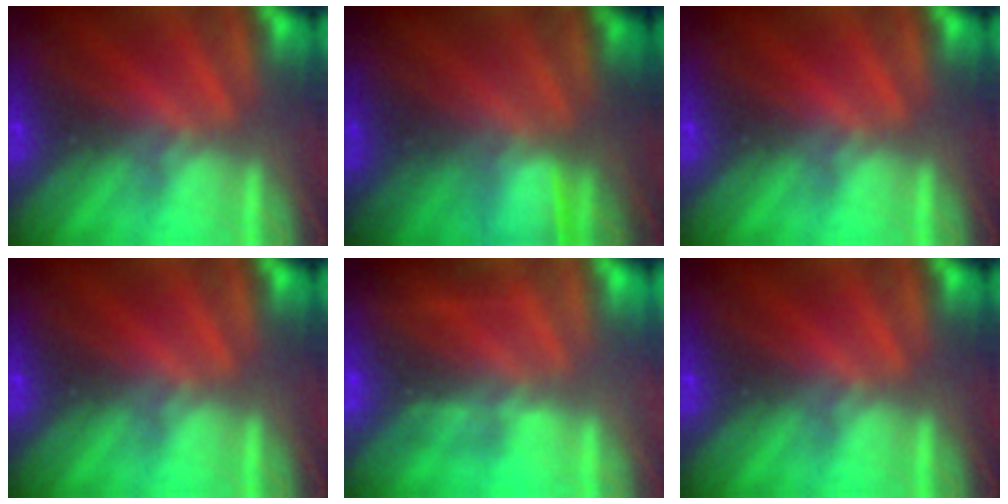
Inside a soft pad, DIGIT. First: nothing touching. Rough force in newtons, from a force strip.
{"total": 1.4}
{"total": 0.0}
{"total": 0.0}
{"total": 2.9}
{"total": 0.0}